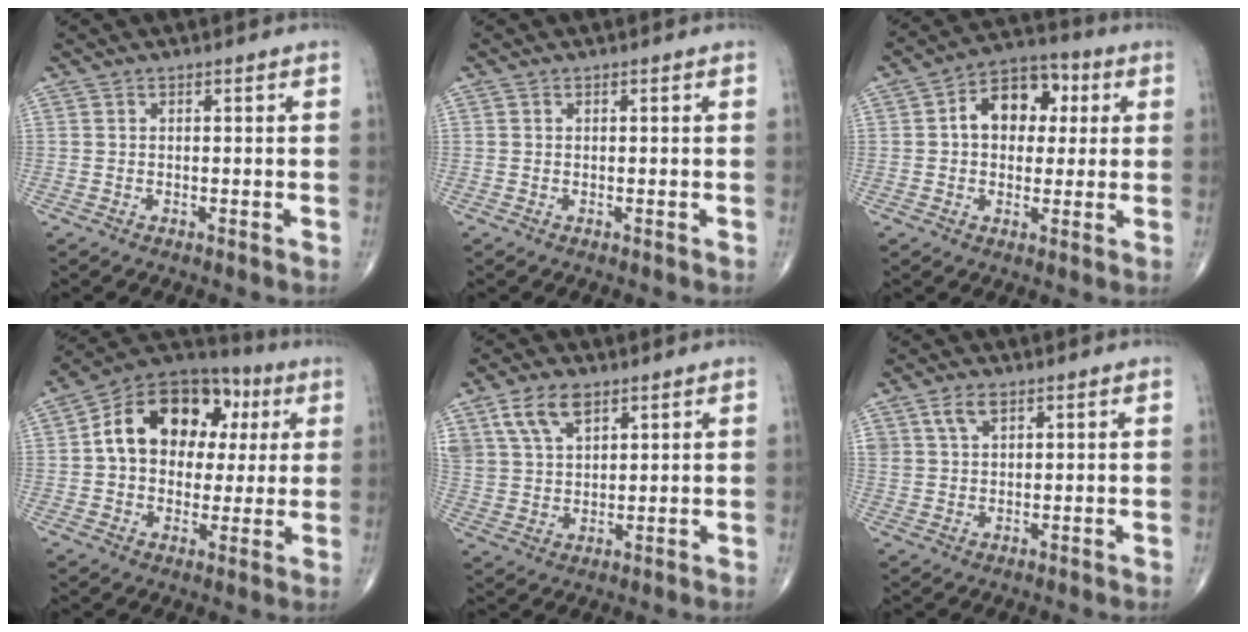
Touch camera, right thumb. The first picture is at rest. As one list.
[{"total": 0.0}, {"total": 11.5, "force": [2.2, 8.2, 7.8], "torque": [-0.082, 0.021, 0.024]}, {"total": 19.0, "force": [3.7, 13.5, 12.7], "torque": [-0.163, 0.027, 0.053]}, {"total": 8.8, "force": [5.1, 4.9, 5.3], "torque": [-0.093, -0.013, 0.104]}, {"total": 4.0, "force": [2.2, 2.3, 2.5], "torque": [-0.042, -0.005, 0.046]}]